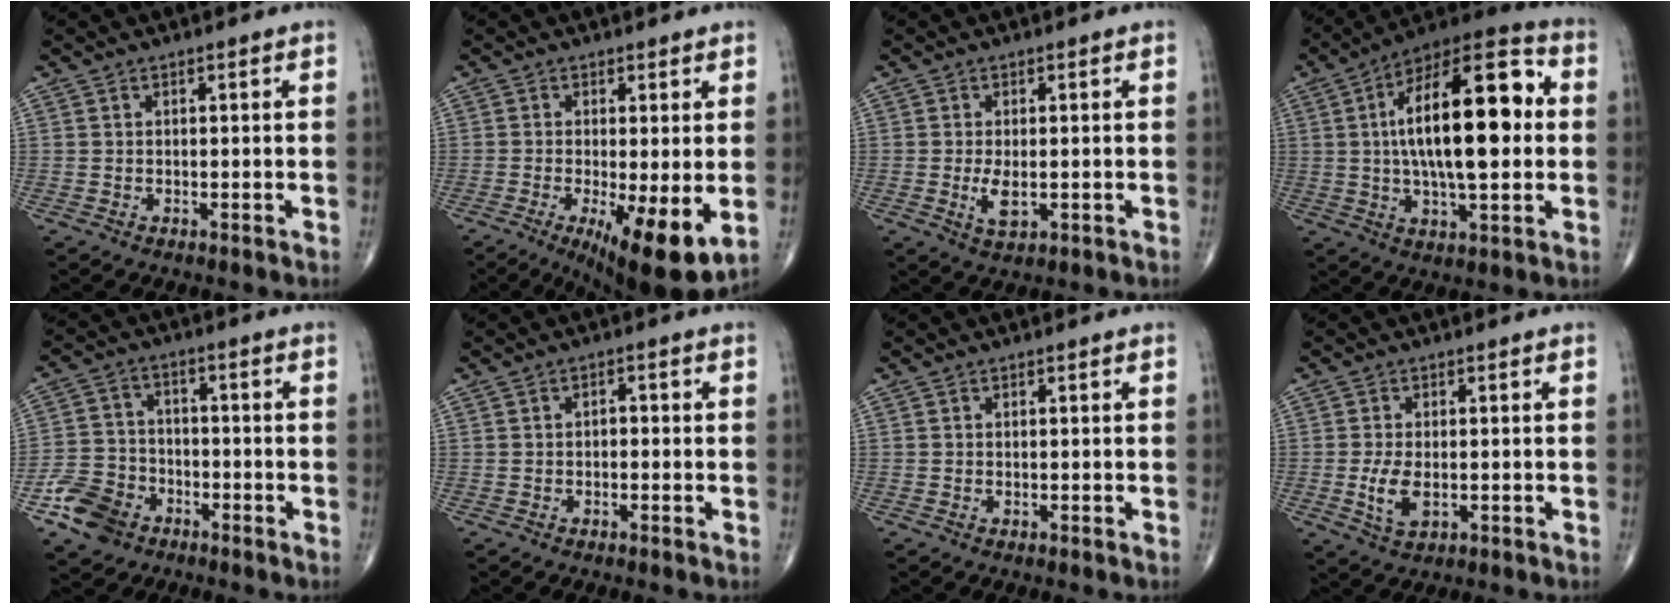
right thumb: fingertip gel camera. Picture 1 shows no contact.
{"total": 12.1, "force": [-3.0, 3.2, 11.3], "torque": [-0.175, -0.028, -0.041]}
{"total": 3.7, "force": [-0.6, 1.7, 3.3], "torque": [-0.064, -0.008, -0.009]}
{"total": 23.1, "force": [2.4, 9.0, 21.1], "torque": [-0.340, 0.020, 0.030]}
{"total": 9.4, "force": [-5.1, 6.9, 3.7], "torque": [-0.055, 0.028, -0.100]}
{"total": 1.5, "force": [-0.3, 1.0, 1.1], "torque": [-0.009, 0.007, -0.009]}
{"total": 0.0}
{"total": 5.2, "force": [-0.9, 2.7, 4.3], "torque": [-0.089, -0.008, -0.013]}